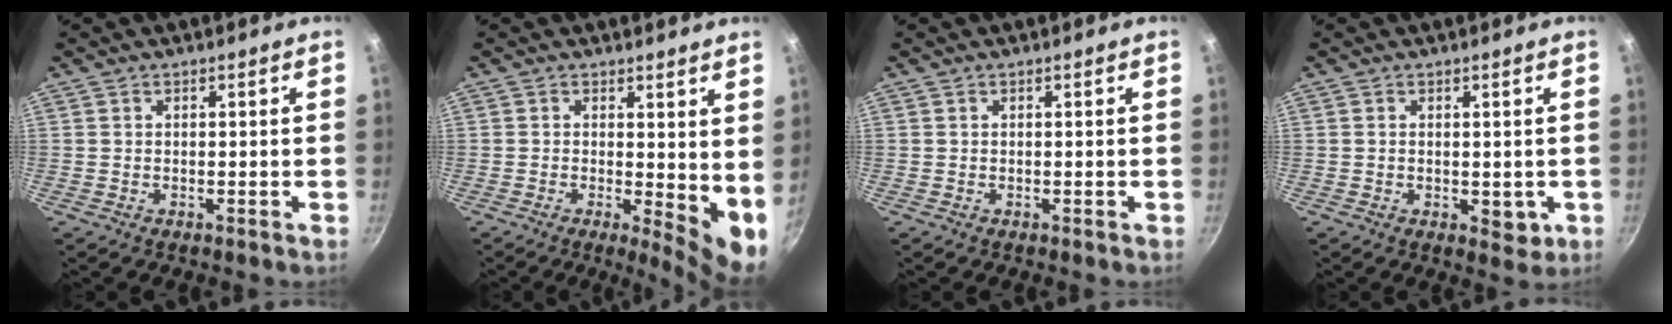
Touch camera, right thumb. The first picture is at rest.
{"total": 7.4, "force": [0.6, 2.8, 6.9], "torque": [-0.089, -0.022, 0.009]}
{"total": 0.0}
{"total": 3.8, "force": [-0.5, 2.2, 3.1], "torque": [-0.039, -0.010, -0.005]}